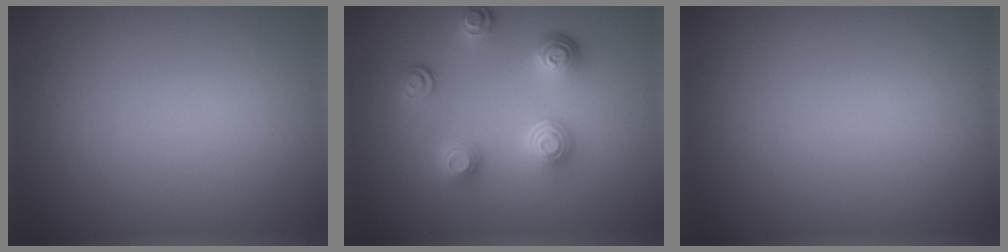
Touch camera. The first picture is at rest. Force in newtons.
{"total": 4.4, "press": 3.4, "slide": 2.8}
{"total": 0.0}